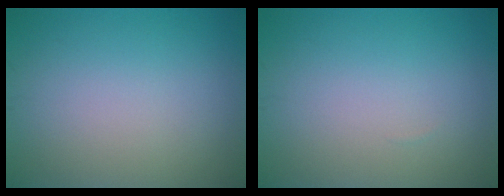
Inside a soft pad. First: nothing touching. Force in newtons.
{"total": 0.0}